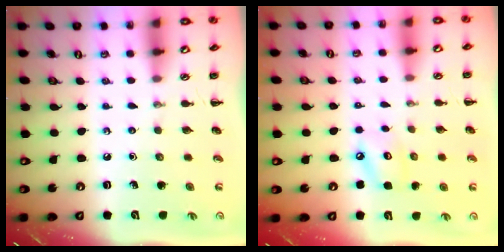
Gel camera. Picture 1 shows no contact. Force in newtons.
{"total": 5.8, "press": 5.8, "slide": 0.7}